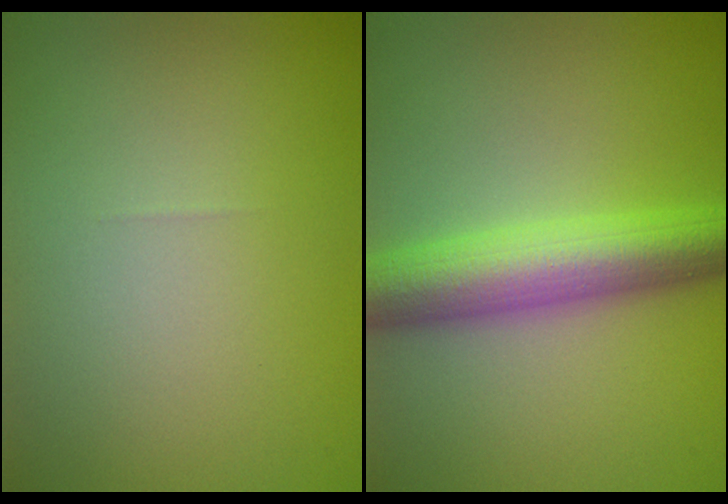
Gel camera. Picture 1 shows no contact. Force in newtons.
{"total": 6.8, "press": 6.8, "slide": 0.1}